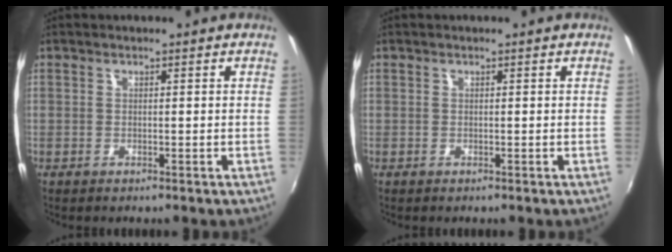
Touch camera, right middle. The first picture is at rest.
{"total": 0.0}